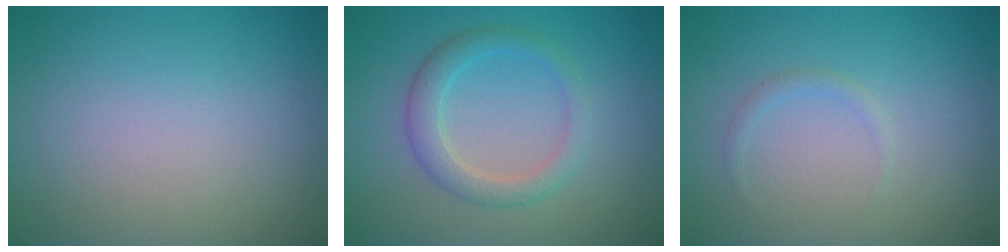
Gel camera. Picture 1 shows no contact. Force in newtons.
{"total": 2.9, "press": 2.9, "slide": 0.1}
{"total": 0.7, "press": 0.7, "slide": 0.1}